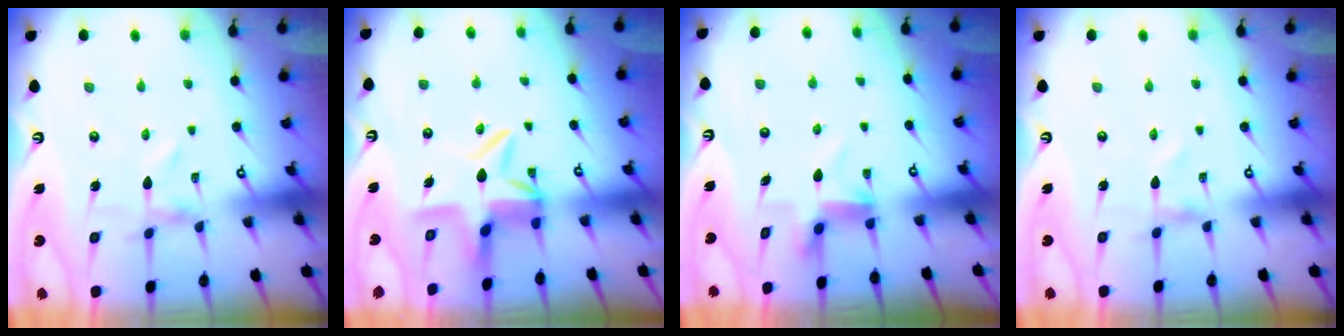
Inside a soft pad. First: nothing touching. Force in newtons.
{"total": 10.3, "press": 10.2, "slide": 1.4}
{"total": 5.6, "press": 5.5, "slide": 1.4}
{"total": 0.0}